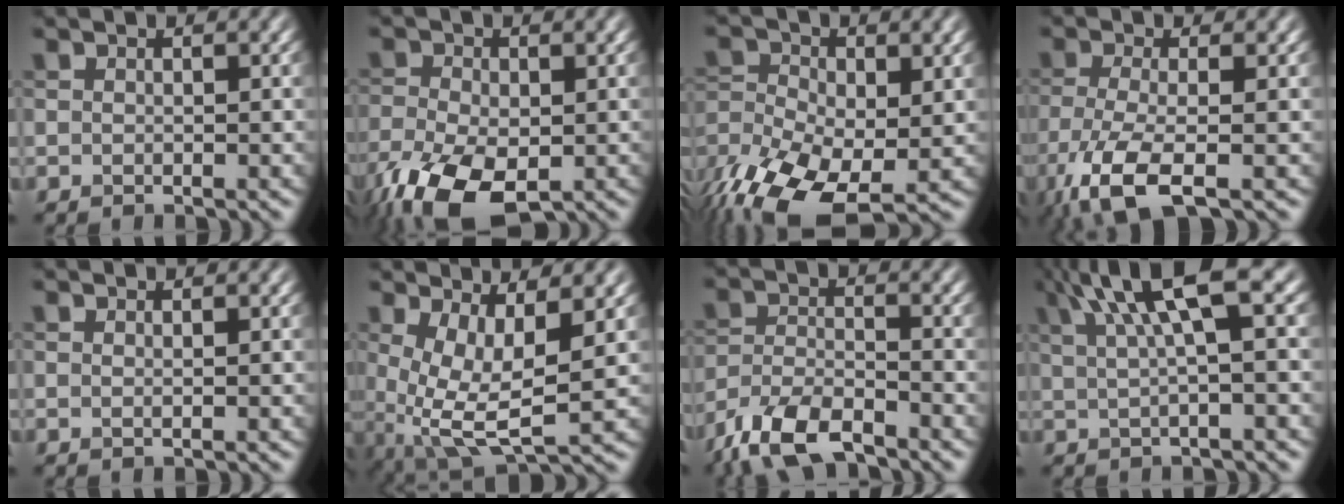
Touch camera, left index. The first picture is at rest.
{"total": 9.7, "force": [-4.9, 4.9, 6.7], "torque": [-0.150, -0.045, -0.083]}
{"total": 10.7, "force": [-5.5, 5.5, 7.3], "torque": [-0.135, -0.019, -0.104]}
{"total": 6.8, "force": [-3.7, 2.0, 5.4], "torque": [-0.120, -0.015, -0.077]}
{"total": 0.6, "force": [0.3, 0.2, 0.5], "torque": [-0.002, 0.001, 0.004]}
{"total": 7.6, "force": [0.0, 3.0, 7.0], "torque": [-0.146, -0.013, 0.006]}
{"total": 7.4, "force": [-5.7, 2.5, 4.0], "torque": [-0.075, -0.006, -0.117]}
{"total": 7.5, "force": [3.0, 1.7, 6.6], "torque": [-0.101, 0.021, 0.051]}